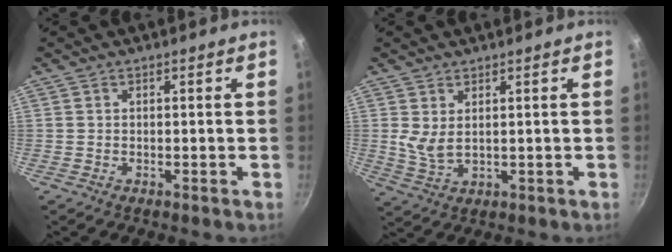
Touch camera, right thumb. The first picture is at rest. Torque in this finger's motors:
{"motor_torque": [0.39, 0.35, 0.67, -0.13, 0.07]}